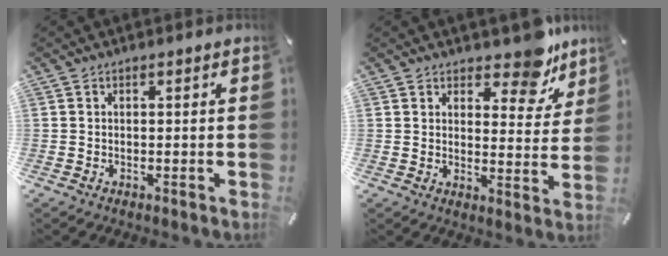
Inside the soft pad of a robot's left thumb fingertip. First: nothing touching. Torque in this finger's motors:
{"motor_torque": [0.48, -0.55, 0.18, -0.21, 0.01]}